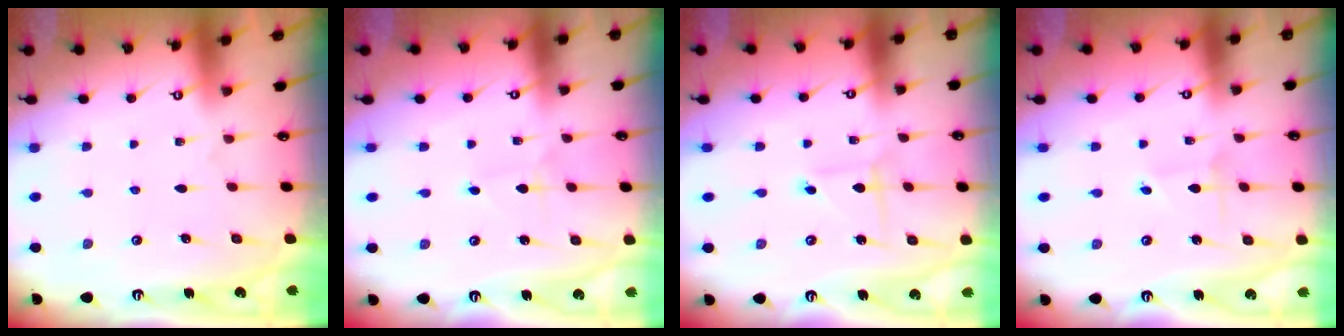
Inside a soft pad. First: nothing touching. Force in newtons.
{"total": 1.3, "press": 1.3, "slide": 0.1}
{"total": 1.4, "press": 1.3, "slide": 0.1}
{"total": 1.5, "press": 1.5, "slide": 0.2}